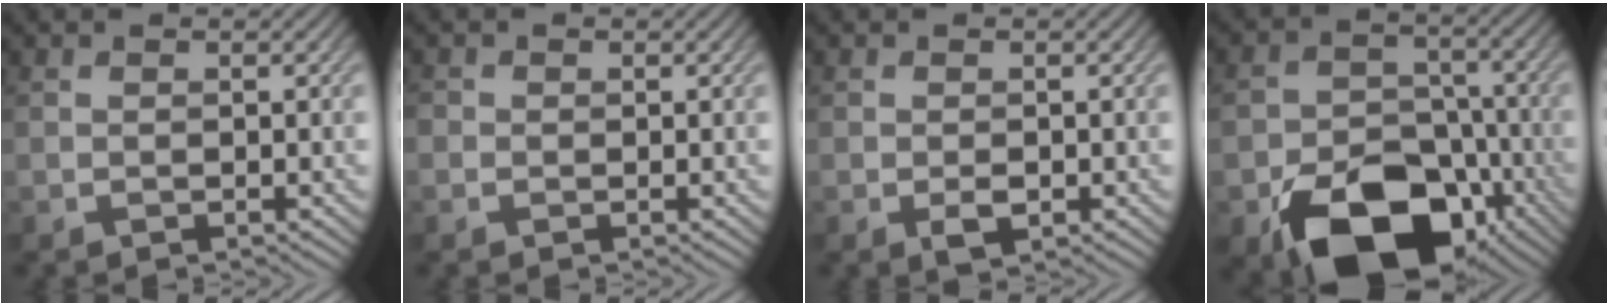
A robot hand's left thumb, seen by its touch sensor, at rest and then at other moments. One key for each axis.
{"total": 1.0, "fx": -0.2, "fy": 1.0, "fz": 0.1, "tx": 0.002, "ty": -0.004, "tz": -0.006}
{"total": 1.8, "fx": -0.7, "fy": 0.9, "fz": 1.3, "tx": -0.023, "ty": -0.004, "tz": -0.010}
{"total": 15.6, "fx": -8.2, "fy": 10.1, "fz": 8.7, "tx": -0.152, "ty": -0.039, "tz": -0.137}